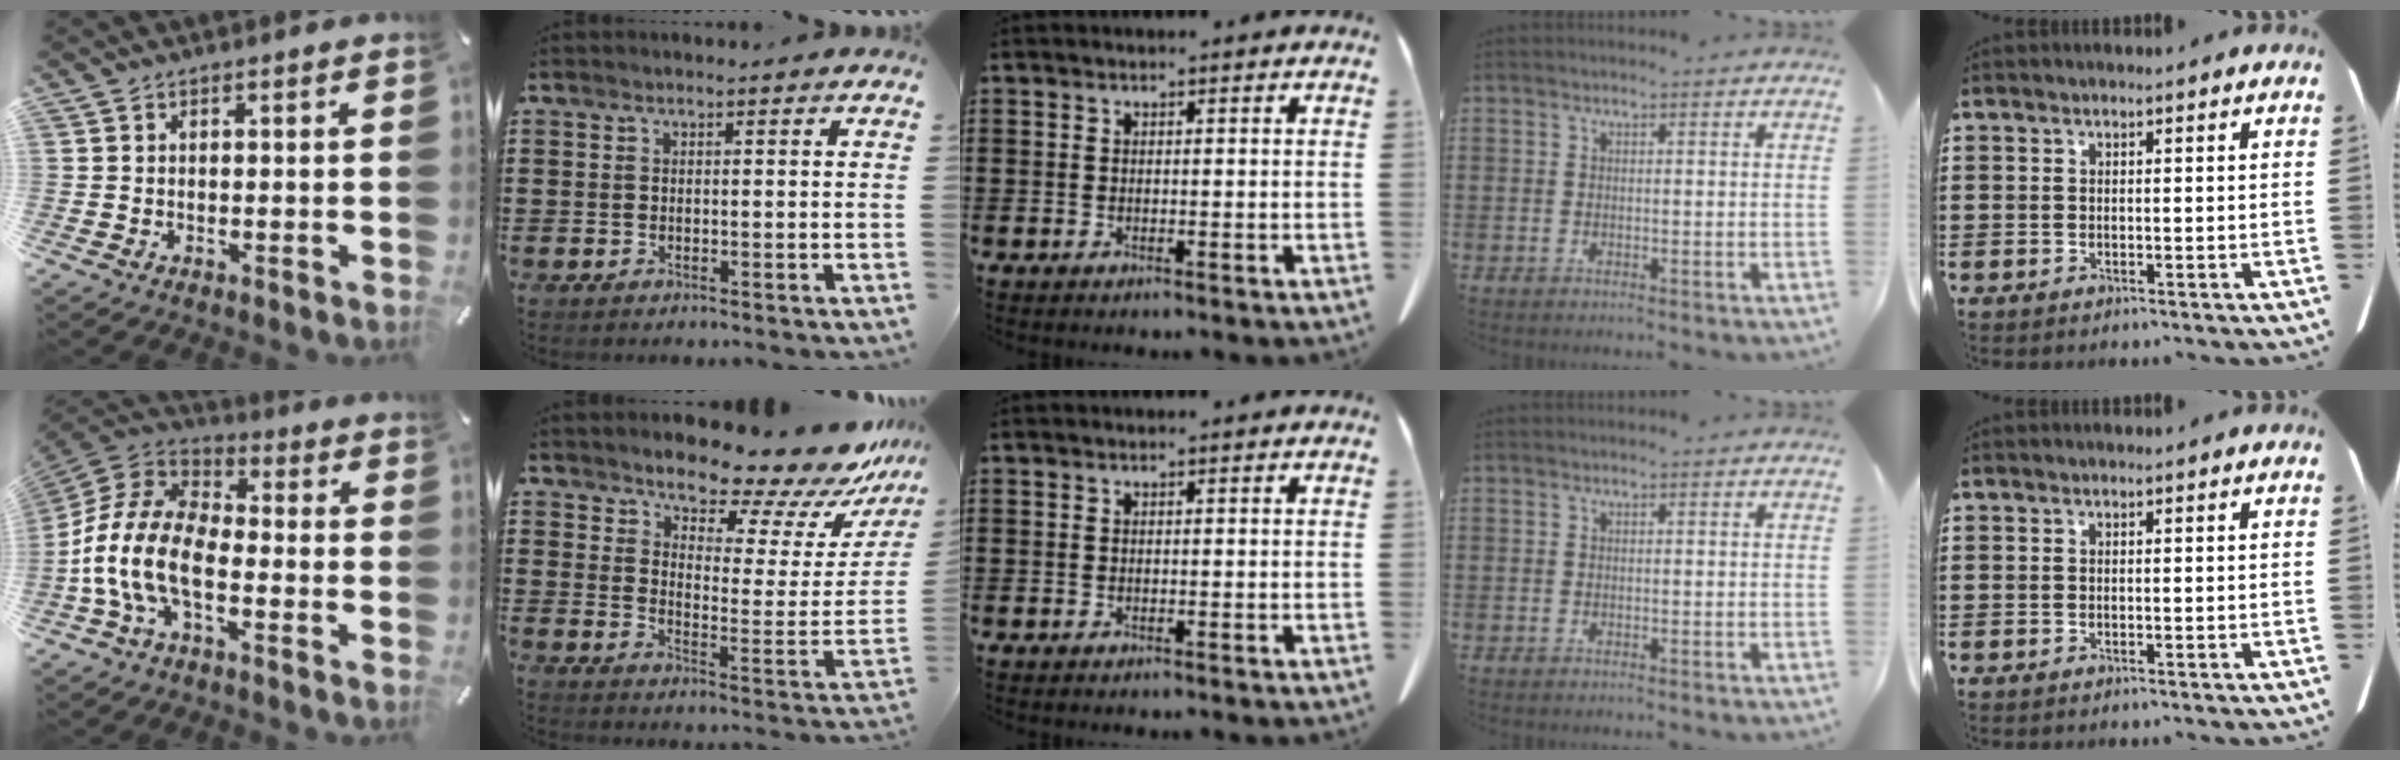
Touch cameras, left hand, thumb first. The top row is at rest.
{"thumb": {"total": 15.0, "force": [-6.6, 8.1, 10.7], "torque": [-0.240, 0.015, -0.125]}, "index": {"total": 10.3, "force": [9.4, 2.4, 3.5], "torque": [-0.071, -0.077, 0.161]}}